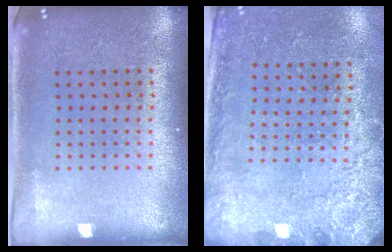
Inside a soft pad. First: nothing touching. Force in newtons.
{"total": 2.7, "press": 2.2, "slide": 1.5}